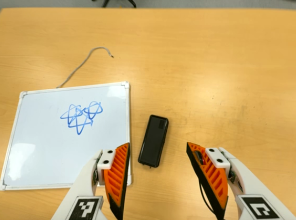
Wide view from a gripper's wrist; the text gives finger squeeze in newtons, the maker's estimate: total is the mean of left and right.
{"total": 0.0}